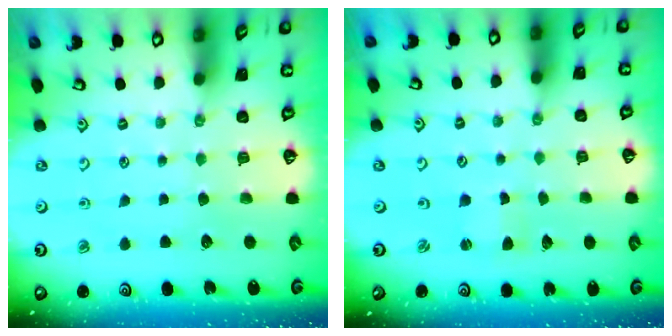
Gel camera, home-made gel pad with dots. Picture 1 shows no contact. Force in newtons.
{"total": 0.7, "press": 0.7, "slide": 0.2}